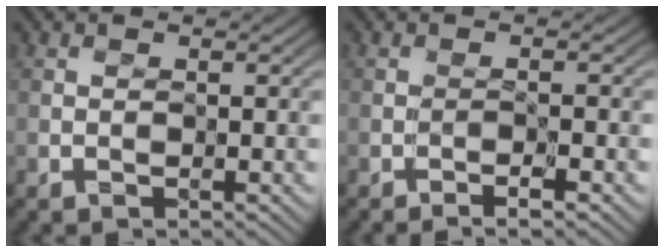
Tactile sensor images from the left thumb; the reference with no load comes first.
{"total": 1.9, "force": [-1.2, -0.1, 1.4], "torque": [-0.026, 0.006, -0.022]}